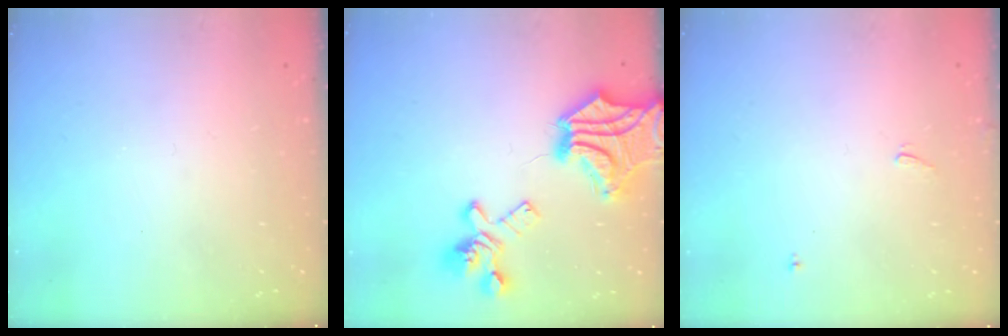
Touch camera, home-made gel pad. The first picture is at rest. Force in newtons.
{"total": 15.5, "press": 15.0, "slide": 3.8}
{"total": 1.7, "press": 1.7, "slide": 0.3}